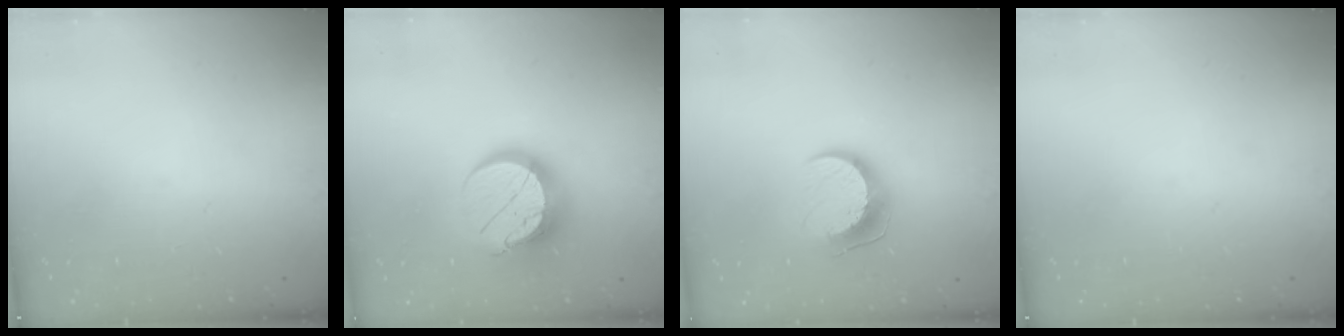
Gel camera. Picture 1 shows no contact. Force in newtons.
{"total": 13.4, "press": 13.3, "slide": 1.4}
{"total": 10.3, "press": 10.3, "slide": 0.3}
{"total": 0.0}